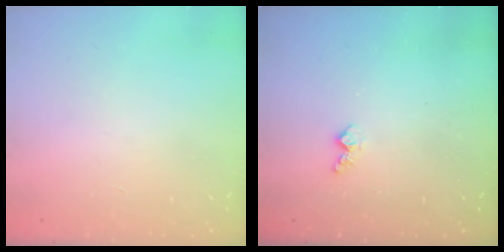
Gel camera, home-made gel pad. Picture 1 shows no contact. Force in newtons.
{"total": 3.9, "press": 3.9, "slide": 0.5}